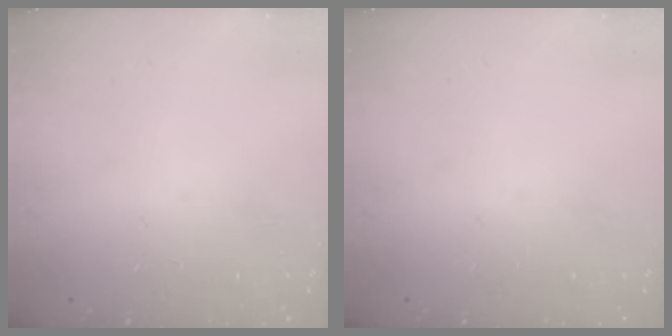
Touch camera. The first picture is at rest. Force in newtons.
{"total": 0.0}